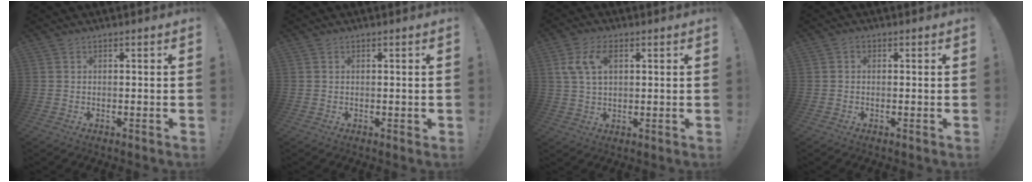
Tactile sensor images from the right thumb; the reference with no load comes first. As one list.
[{"total": 0.7, "force": [0.3, 0.5, 0.4], "torque": [-0.001, -0.001, 0.004]}, {"total": 8.3, "force": [2.8, 5.2, 5.9], "torque": [-0.116, 0.003, 0.052]}, {"total": 0.9, "force": [-0.5, 0.6, 0.3], "torque": [-0.010, 0.005, -0.009]}]